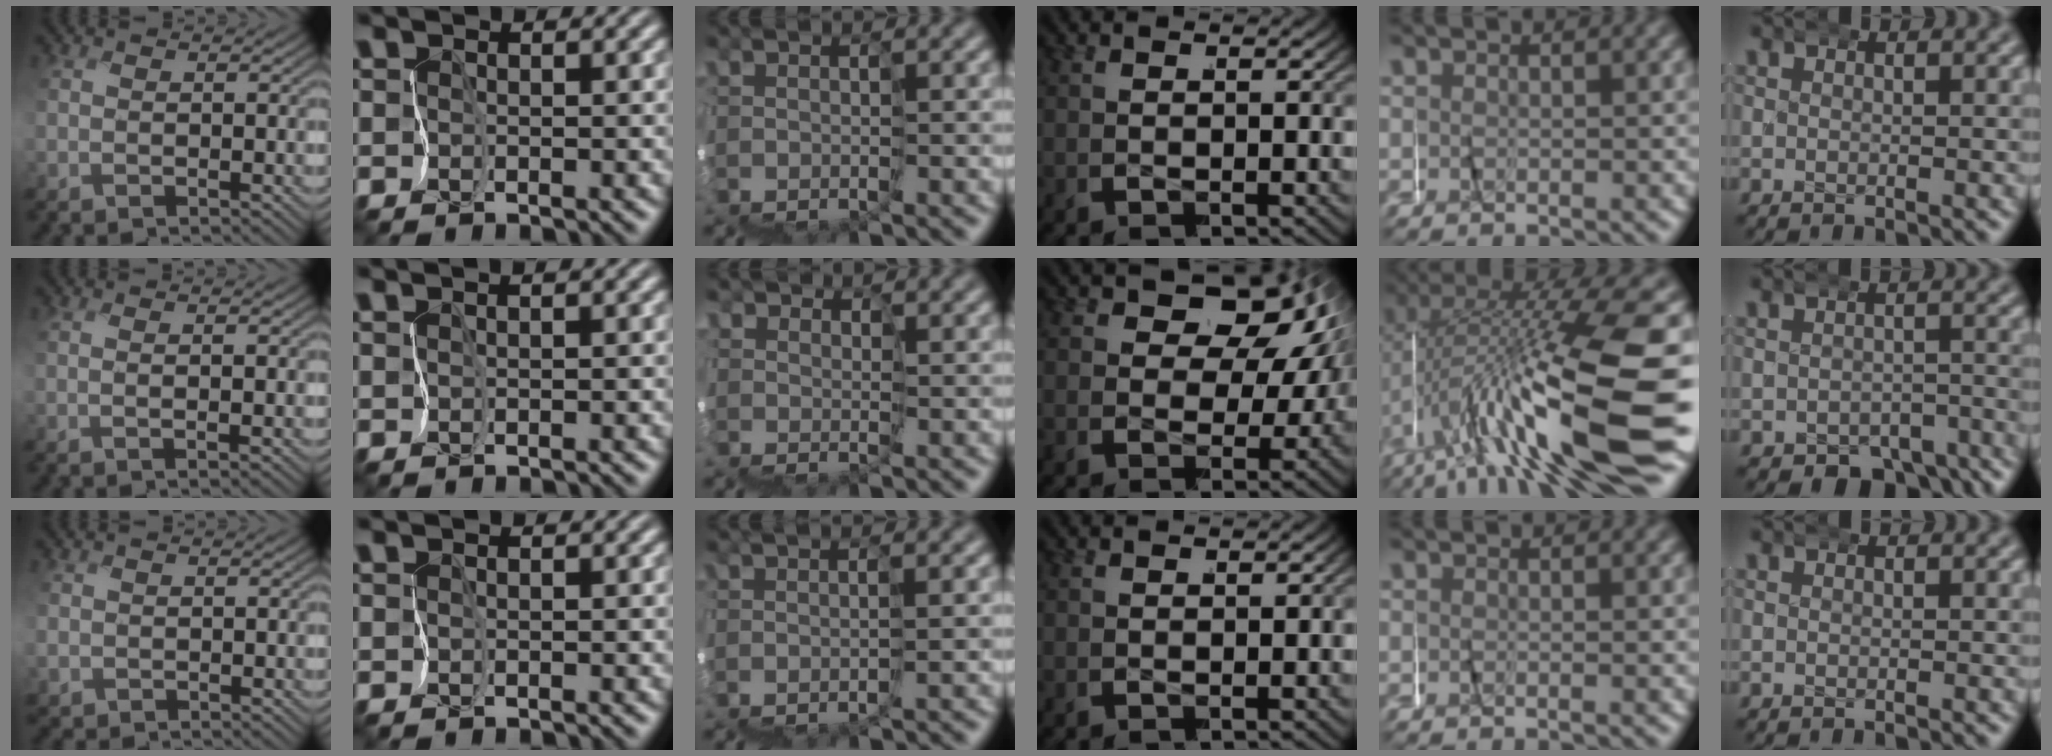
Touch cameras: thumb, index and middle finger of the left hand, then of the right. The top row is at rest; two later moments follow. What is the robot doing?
{"motion": "wrap", "object": "masking tape"}